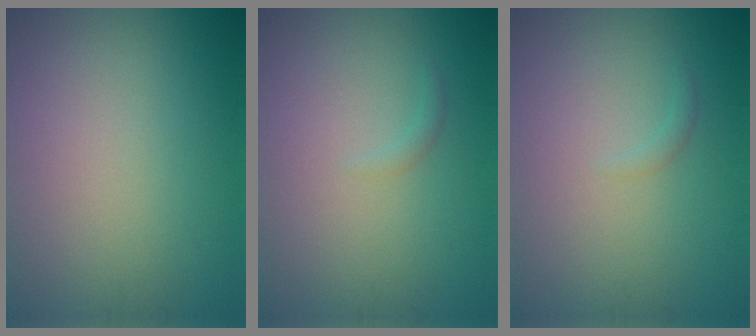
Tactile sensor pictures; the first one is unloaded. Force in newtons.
{"total": 0.6, "press": 0.6, "slide": 0.1}
{"total": 0.6, "press": 0.6, "slide": 0.1}